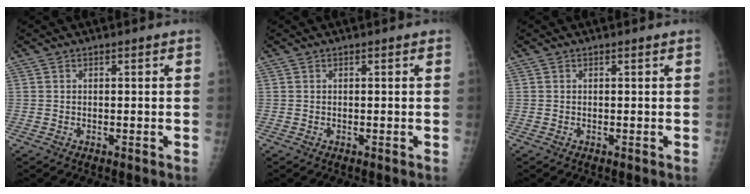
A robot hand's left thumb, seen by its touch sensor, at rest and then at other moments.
{"total": 0.0}
{"total": 0.0}